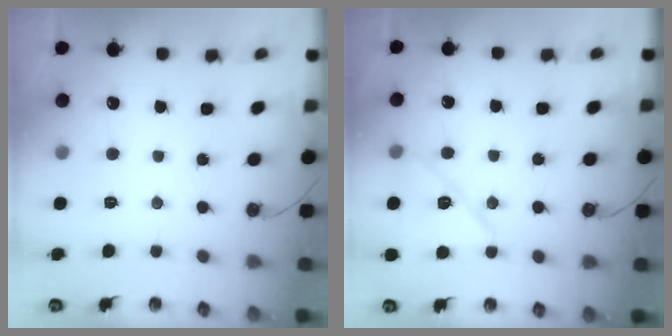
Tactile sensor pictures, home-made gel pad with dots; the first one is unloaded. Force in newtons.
{"total": 11.6, "press": 11.5, "slide": 1.5}